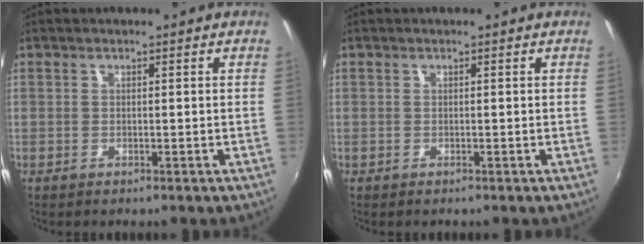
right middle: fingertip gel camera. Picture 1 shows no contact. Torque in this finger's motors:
{"motor_torque": [0.06, -0.21, -0.02, 0.00]}